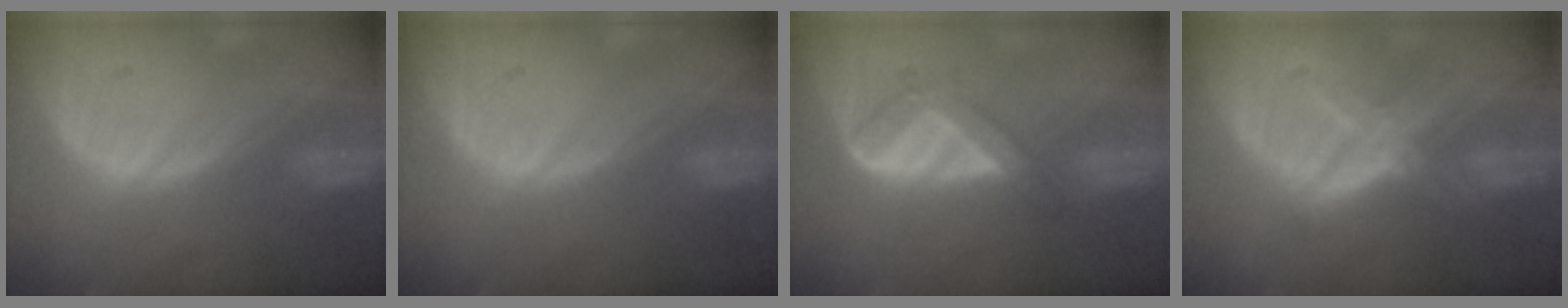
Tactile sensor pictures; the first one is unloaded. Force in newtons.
{"total": 0.0}
{"total": 5.7, "press": 4.8, "slide": 3.1}
{"total": 5.8, "press": 5.4, "slide": 2.1}